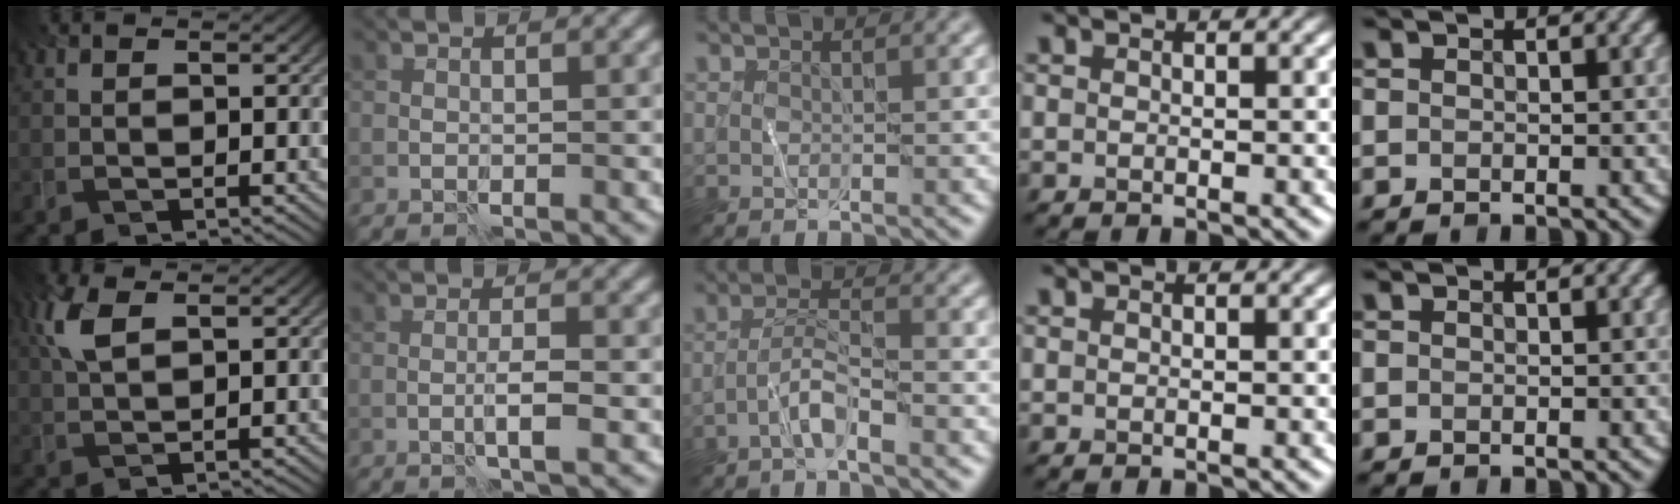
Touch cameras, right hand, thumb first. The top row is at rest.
{"thumb": {"total": 4.4, "force": [1.8, 1.8, 3.6], "torque": [-0.099, 0.009, 0.037]}, "index": {"total": 1.9, "force": [-0.4, 0.2, 1.8], "torque": [-0.031, 0.003, -0.011]}, "middle": {"total": 2.5, "force": [-1.6, 0.2, 1.9], "torque": [-0.036, 0.009, -0.038]}}